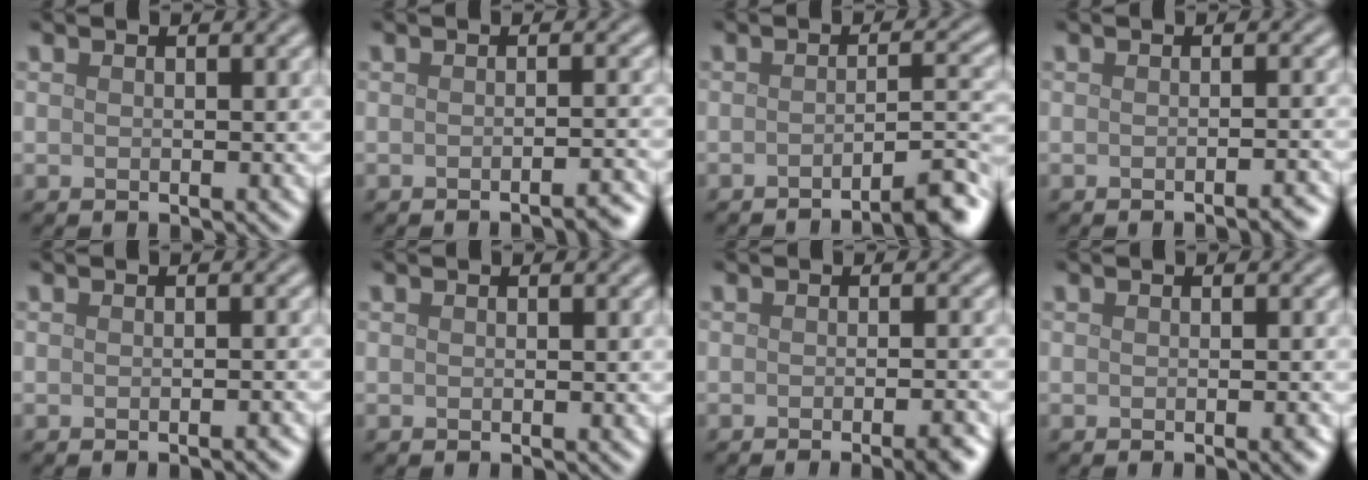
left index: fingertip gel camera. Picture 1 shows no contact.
{"total": 2.3, "force": [-1.6, 0.5, 1.6], "torque": [-0.008, 0.003, -0.027]}
{"total": 4.9, "force": [-3.3, 0.8, 3.4], "torque": [-0.032, 0.014, -0.053]}
{"total": 1.9, "force": [-1.2, 0.4, 1.3], "torque": [-0.007, 0.001, -0.020]}
{"total": 1.1, "force": [-0.7, 0.2, 0.8], "torque": [-0.006, 0.001, -0.012]}
{"total": 0.0}
{"total": 4.0, "force": [-2.1, 1.1, 3.3], "torque": [-0.025, 0.002, -0.025]}
{"total": 1.2, "force": [-0.5, 0.2, 1.1], "torque": [-0.010, 0.000, -0.007]}